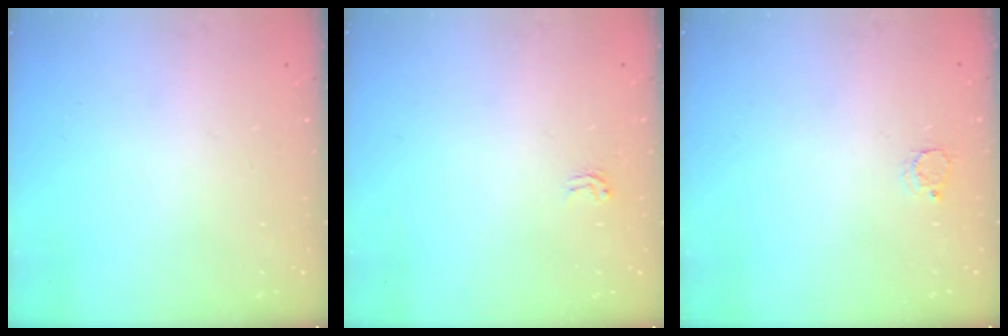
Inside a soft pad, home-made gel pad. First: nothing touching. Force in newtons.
{"total": 1.9, "press": 1.9, "slide": 0.1}
{"total": 2.5, "press": 2.5, "slide": 0.3}